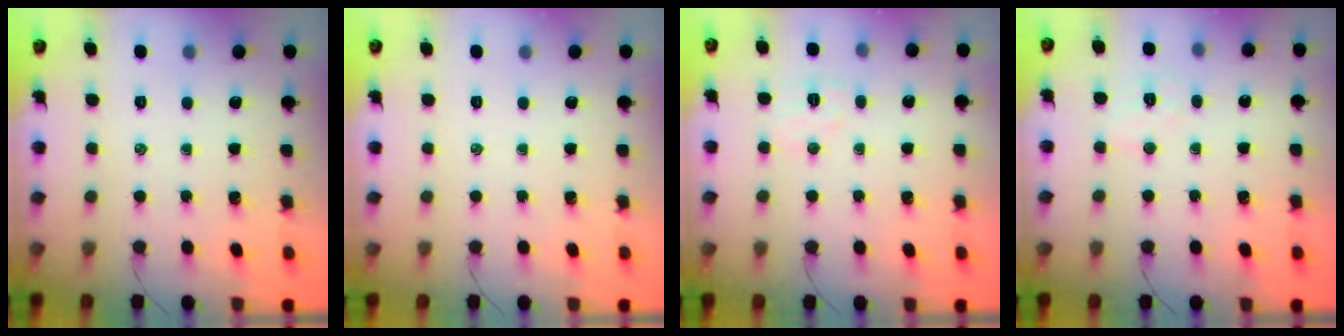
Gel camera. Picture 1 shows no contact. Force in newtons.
{"total": 0.0}
{"total": 5.0, "press": 4.9, "slide": 1.0}
{"total": 4.5, "press": 4.4, "slide": 1.0}